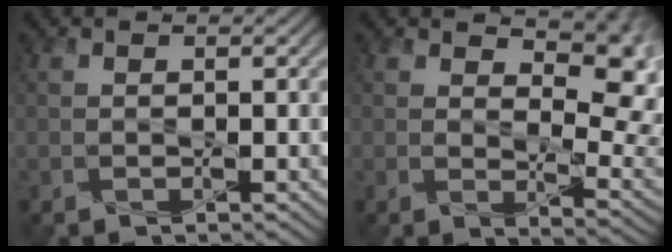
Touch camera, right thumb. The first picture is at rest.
{"total": 10.9, "force": [5.0, 5.6, 7.9], "torque": [-0.106, -0.014, 0.084]}